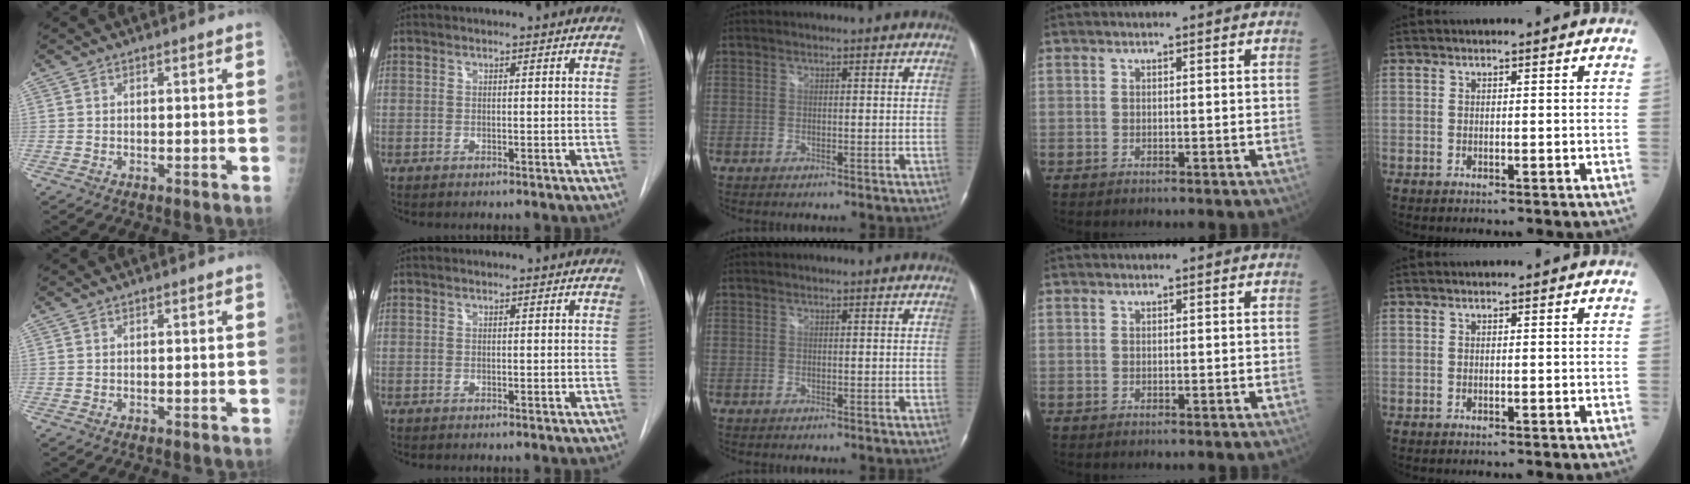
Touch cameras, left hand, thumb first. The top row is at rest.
{}